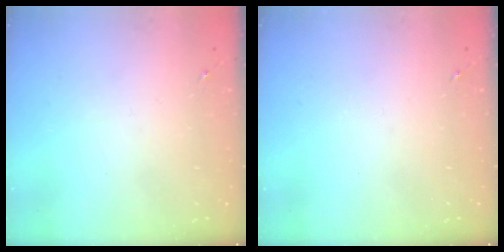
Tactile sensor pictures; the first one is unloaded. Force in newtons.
{"total": 0.0}